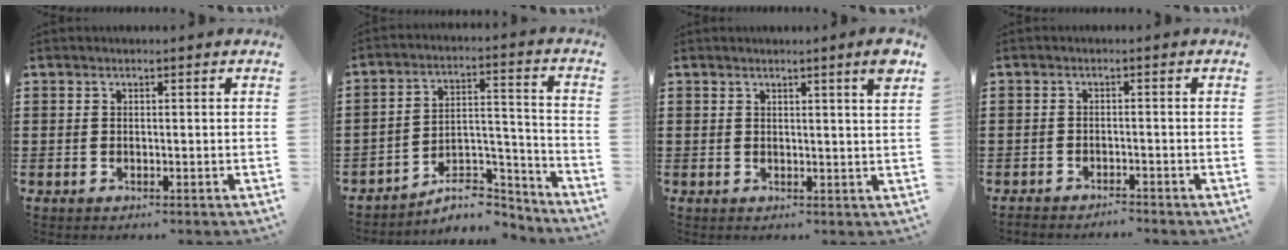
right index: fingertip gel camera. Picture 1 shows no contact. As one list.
[{"total": 8.0, "force": [-6.9, 2.9, 2.8], "torque": [-0.035, 0.022, -0.128]}, {"total": 3.0, "force": [2.1, -0.4, 2.1], "torque": [-0.028, -0.010, 0.032]}, {"total": 1.9, "force": [-1.9, 0.1, -0.3], "torque": [0.000, 0.002, -0.044]}]